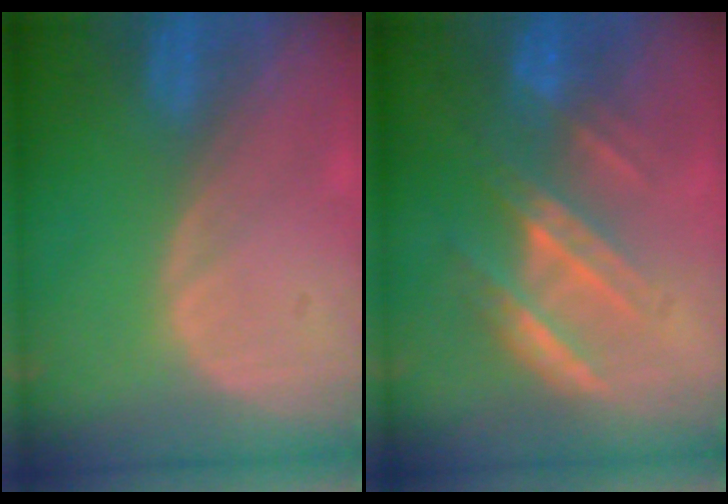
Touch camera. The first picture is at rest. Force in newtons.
{"total": 7.3, "press": 6.7, "slide": 2.9}